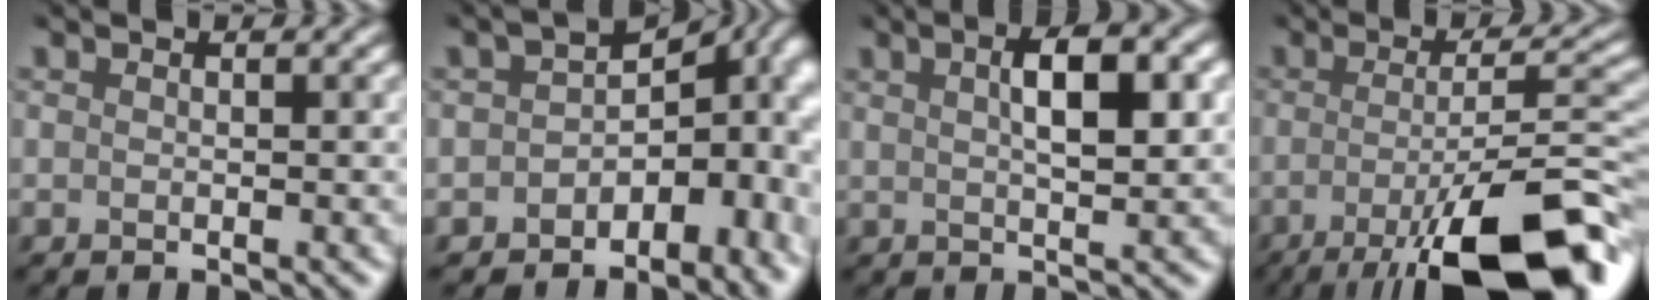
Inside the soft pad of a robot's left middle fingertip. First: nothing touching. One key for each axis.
{"total": 6.1, "fx": -2.1, "fy": 4.3, "fz": 3.8, "tx": -0.043, "ty": -0.005, "tz": -0.037}
{"total": 3.3, "fx": 1.4, "fy": 0.3, "fz": 3.0, "tx": -0.059, "ty": 0.005, "tz": 0.022}
{"total": 13.5, "fx": -7.6, "fy": 3.8, "fz": 10.5, "tx": -0.183, "ty": -0.004, "tz": -0.120}